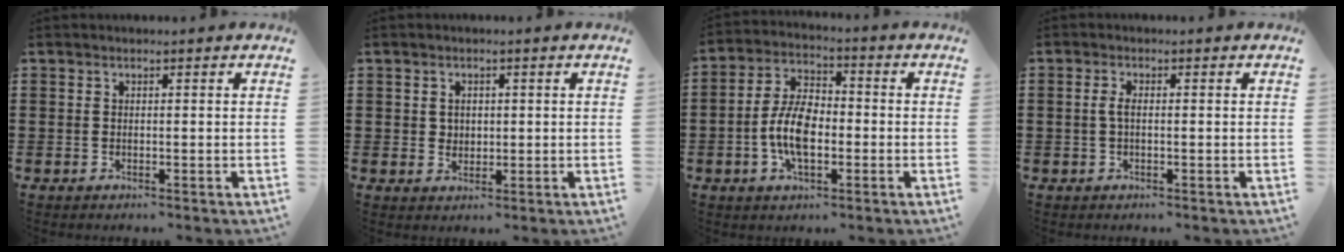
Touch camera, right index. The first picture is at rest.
{"total": 1.7, "force": [0.5, 1.5, 0.6], "torque": [-0.016, 0.009, 0.008]}
{"total": 8.0, "force": [-1.9, 4.2, 6.5], "torque": [-0.149, 0.003, -0.041]}
{"total": 1.9, "force": [-0.2, 0.6, 1.8], "torque": [-0.048, -0.003, -0.009]}